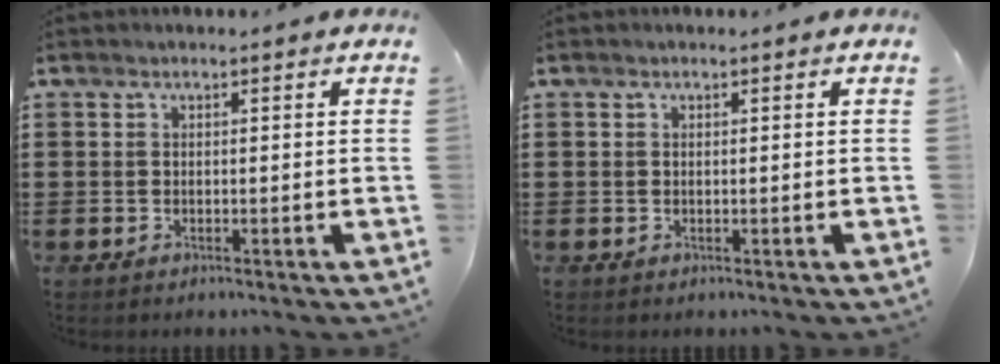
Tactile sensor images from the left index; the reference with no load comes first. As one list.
[{"total": 0.0}]